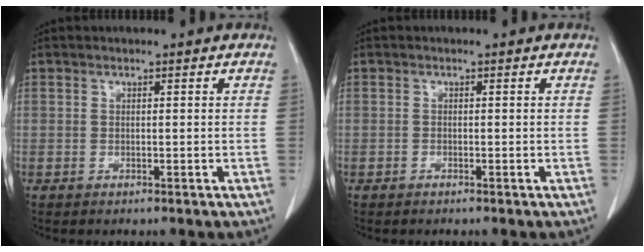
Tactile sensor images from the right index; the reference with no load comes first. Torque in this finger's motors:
{"motor_torque": [-0.07, 0.04, -0.07, -0.05]}